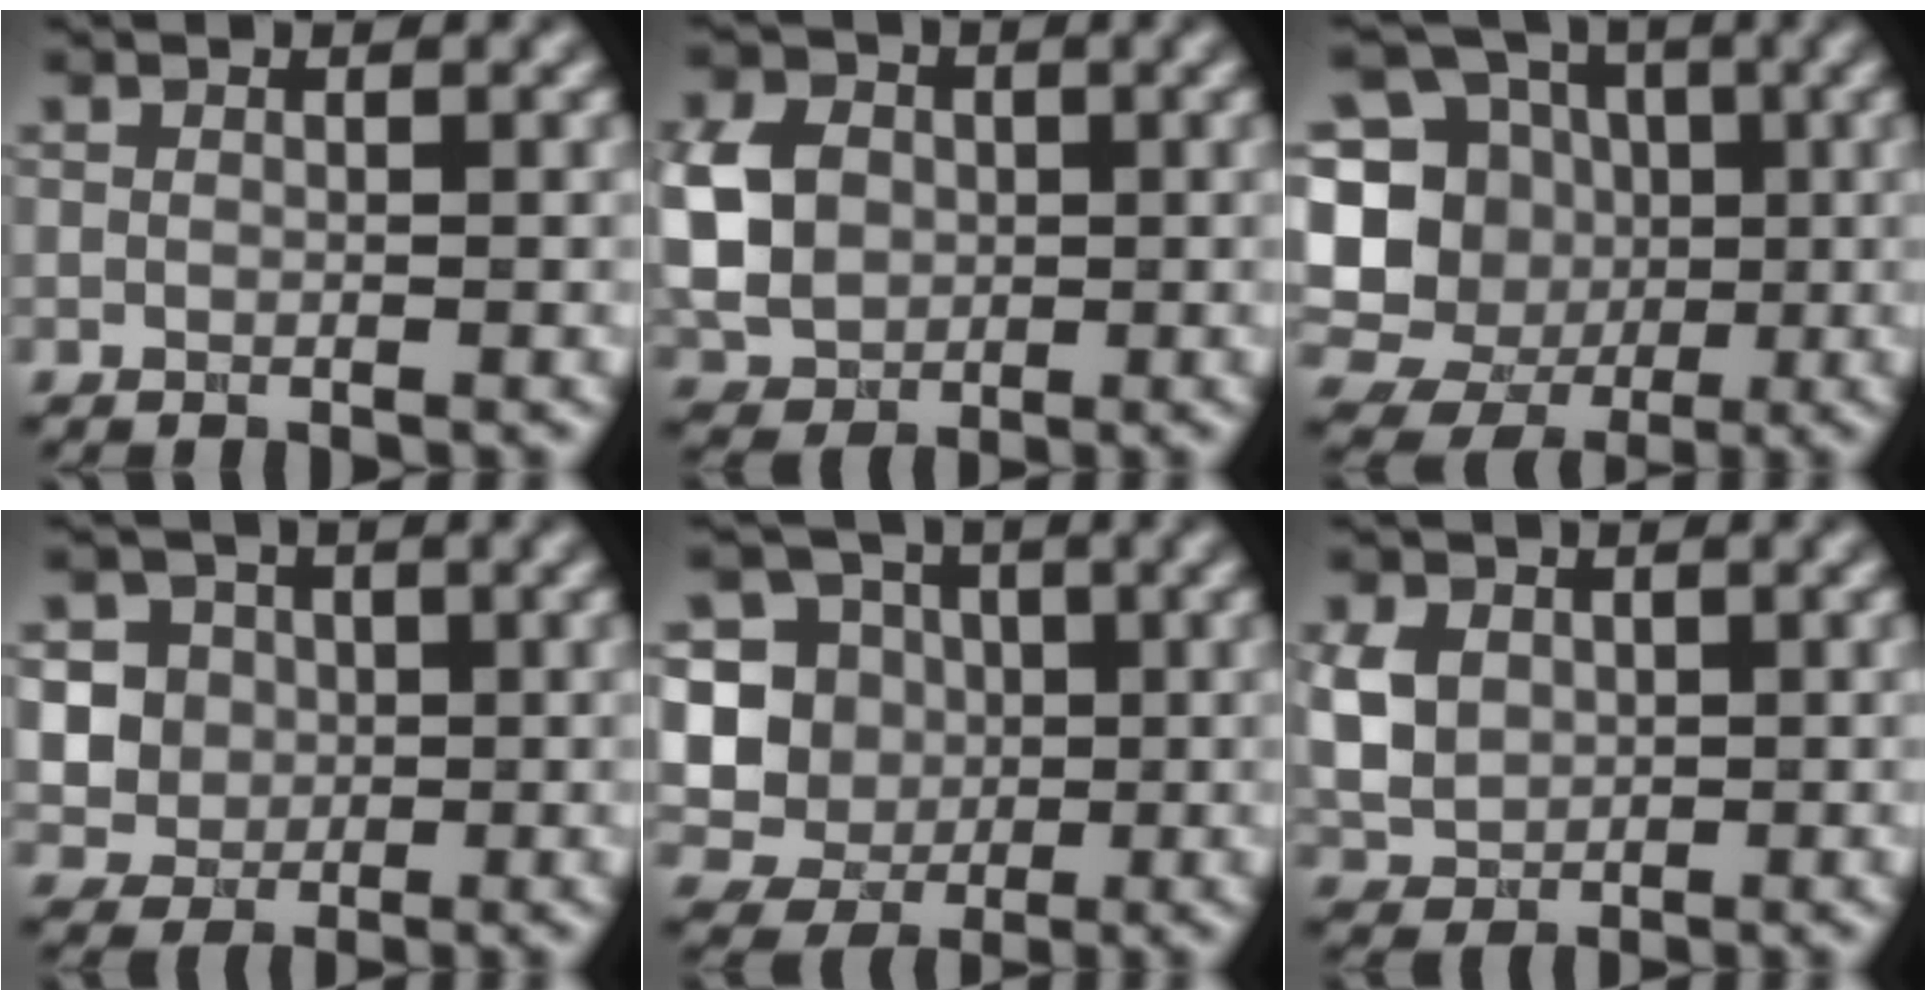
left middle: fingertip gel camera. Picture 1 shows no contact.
{"total": 6.8, "force": [0.1, 5.5, 4.0], "torque": [-0.100, 0.010, -0.003]}
{"total": 13.7, "force": [-0.5, 12.8, 4.9], "torque": [-0.146, 0.023, -0.017]}
{"total": 5.8, "force": [1.2, 5.3, 1.9], "torque": [-0.031, 0.020, 0.014]}
{"total": 9.5, "force": [0.8, 9.0, 2.8], "torque": [-0.071, 0.023, 0.010]}
{"total": 4.4, "force": [0.7, 3.5, 2.6], "torque": [-0.067, 0.004, 0.012]}